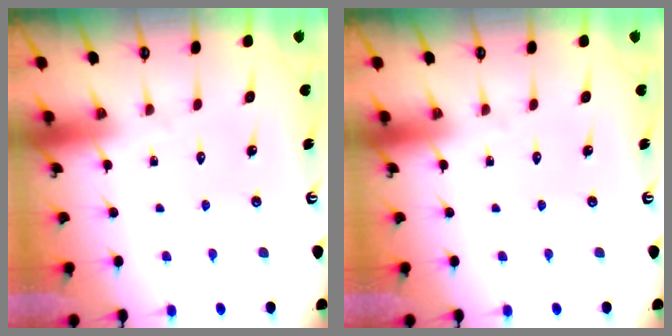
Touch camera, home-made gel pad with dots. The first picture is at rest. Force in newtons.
{"total": 0.0}